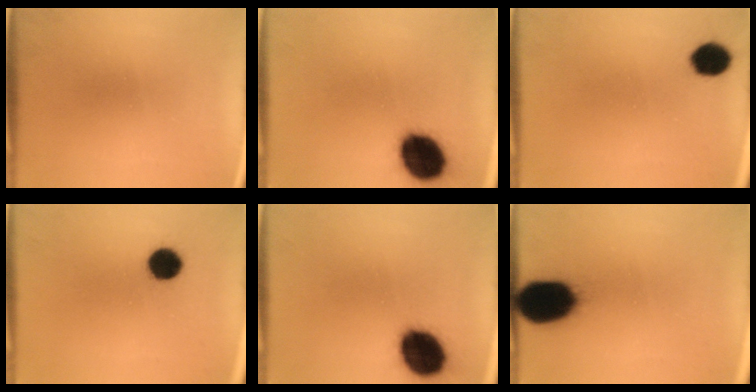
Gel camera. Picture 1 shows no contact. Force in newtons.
{"total": 15.1}
{"total": 6.4}
{"total": 7.0}
{"total": 15.1}
{"total": 17.1}